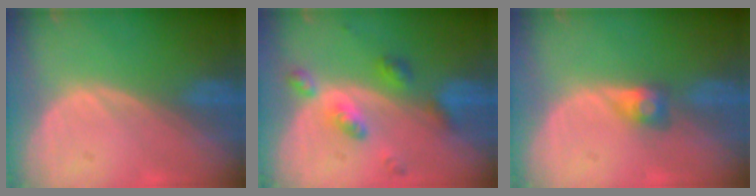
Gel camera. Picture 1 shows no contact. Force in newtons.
{"total": 5.7, "press": 5.6, "slide": 0.3}
{"total": 2.6, "press": 2.4, "slide": 1.0}